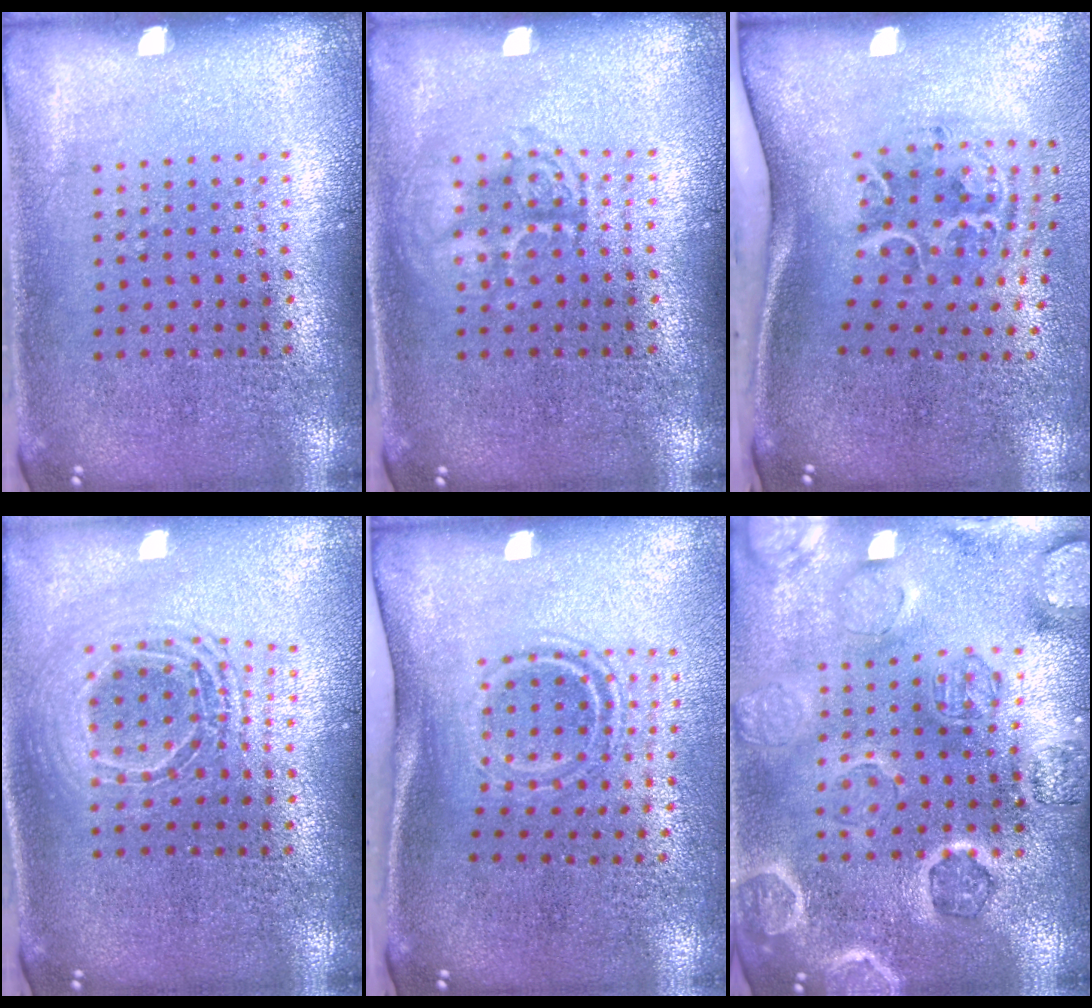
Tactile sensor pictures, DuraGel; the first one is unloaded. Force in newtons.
{"total": 2.2, "press": 2.1, "slide": 0.4}
{"total": 2.3, "press": 1.4, "slide": 1.9}
{"total": 1.9, "press": 1.6, "slide": 1.0}
{"total": 1.9, "press": 1.1, "slide": 1.5}
{"total": 2.6, "press": 2.6, "slide": 0.2}